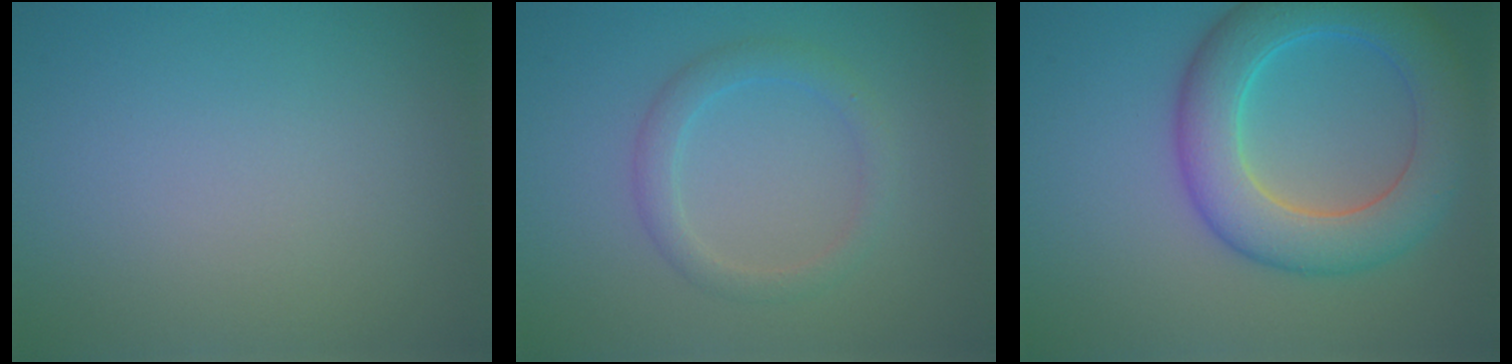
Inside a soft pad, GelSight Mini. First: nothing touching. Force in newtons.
{"total": 2.3, "press": 2.3, "slide": 0.1}
{"total": 7.7, "press": 7.7, "slide": 0.1}